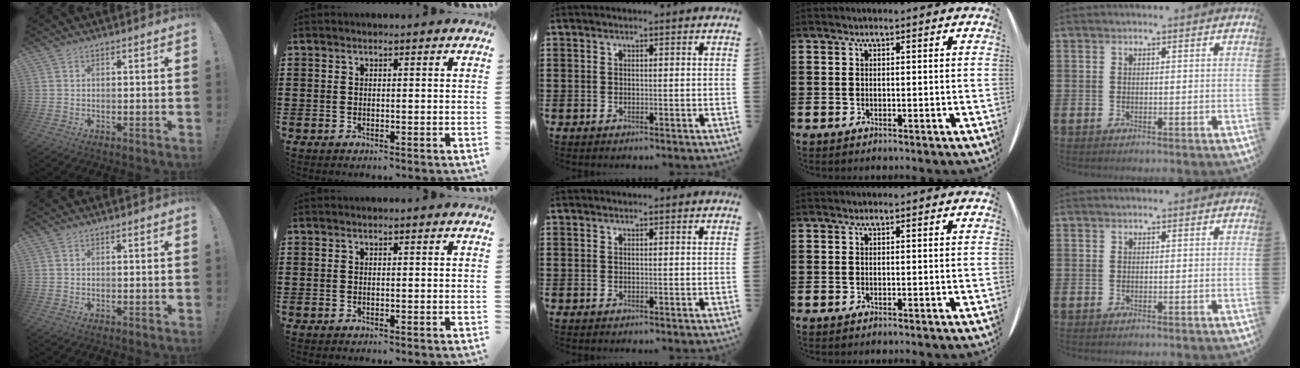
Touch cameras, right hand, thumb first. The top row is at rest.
{}